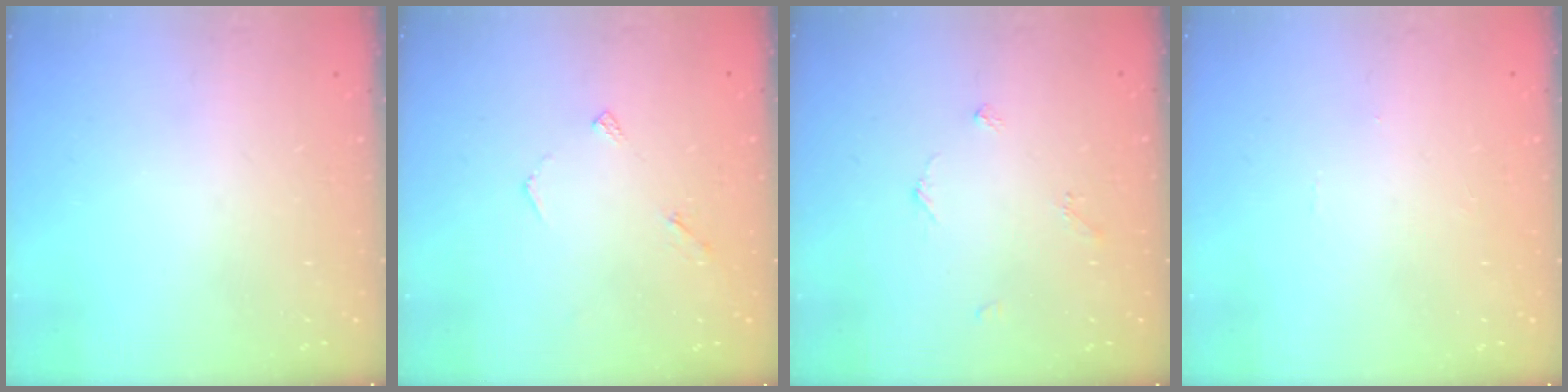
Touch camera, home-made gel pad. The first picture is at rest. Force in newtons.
{"total": 3.3, "press": 3.3, "slide": 0.3}
{"total": 2.8, "press": 2.8, "slide": 0.4}
{"total": 0.0}